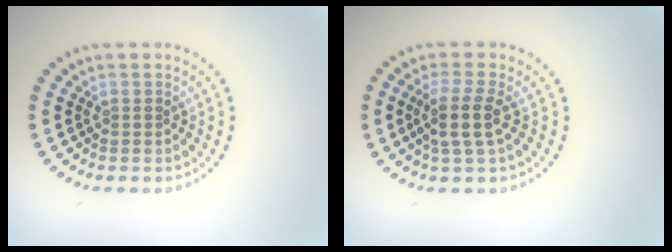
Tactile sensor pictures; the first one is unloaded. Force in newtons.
{"total": 2.8, "press": 2.3, "slide": 1.6}